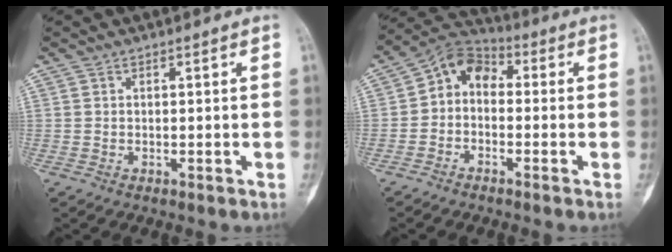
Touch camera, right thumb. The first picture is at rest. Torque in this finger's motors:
{"motor_torque": [0.37, 0.50, 0.33, -0.53, 0.13]}